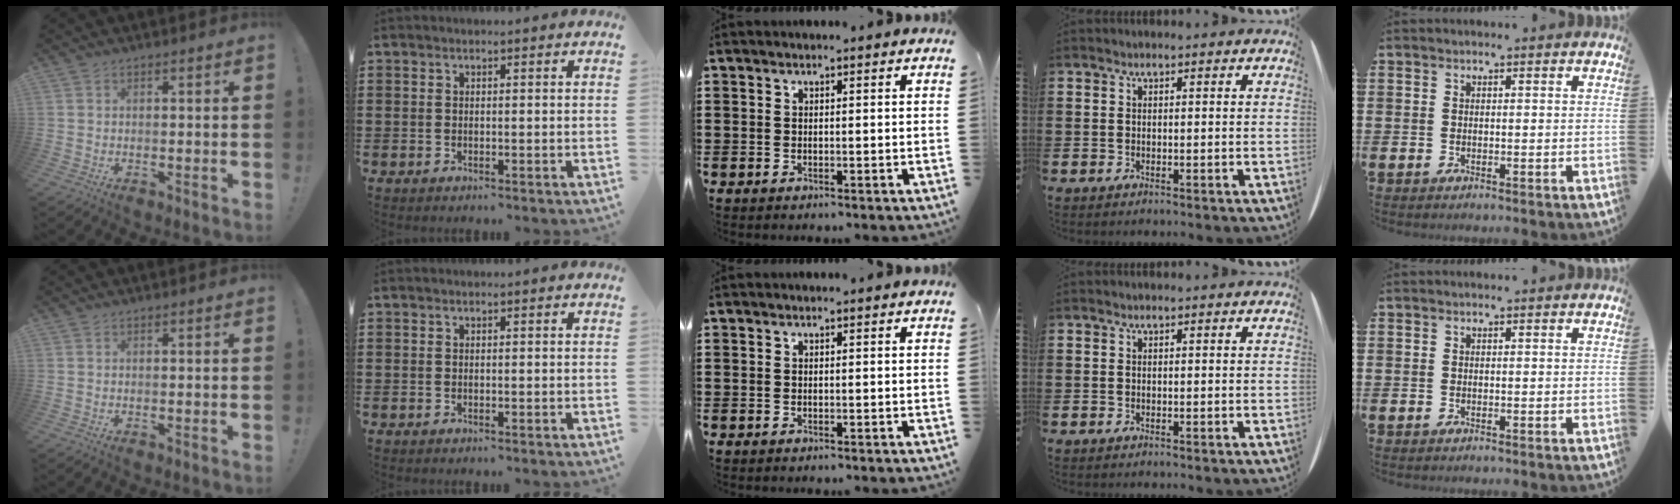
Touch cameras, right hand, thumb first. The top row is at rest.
{}